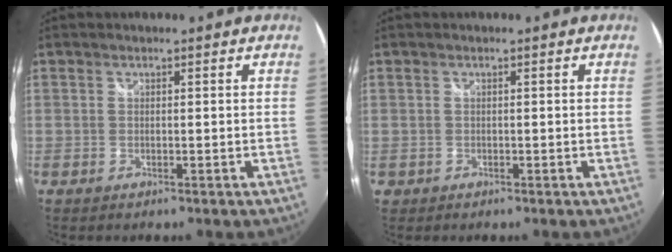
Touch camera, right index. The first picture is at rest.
{"total": 1.2, "force": [-0.3, 1.2, 0.1], "torque": [-0.004, -0.001, -0.003]}